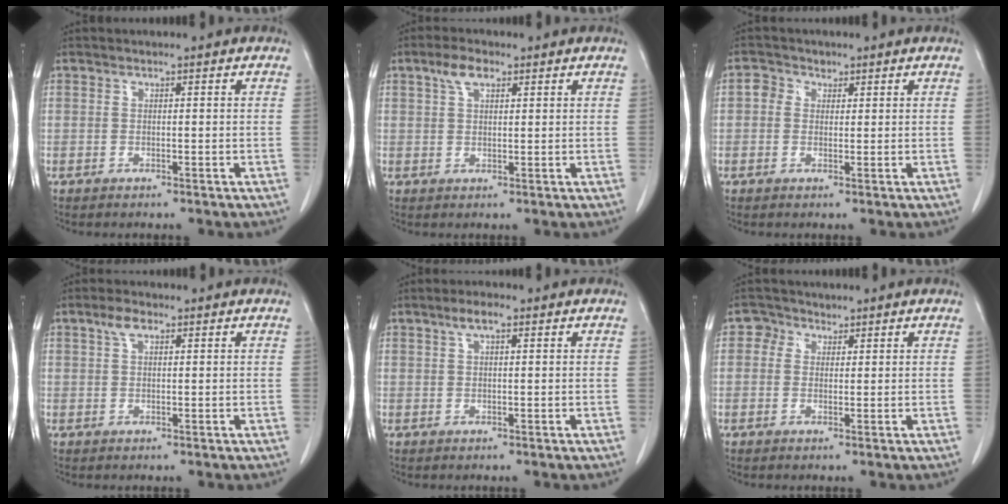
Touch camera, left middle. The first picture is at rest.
{"total": 3.4, "force": [2.0, 1.5, 2.4], "torque": [-0.052, 0.009, 0.041]}
{"total": 2.3, "force": [0.8, 2.0, 0.8], "torque": [-0.014, 0.009, 0.011]}
{"total": 2.4, "force": [1.3, 1.0, 1.7], "torque": [-0.039, 0.009, 0.028]}
{"total": 2.7, "force": [1.5, 0.7, 2.1], "torque": [-0.043, 0.008, 0.028]}
{"total": 2.2, "force": [1.2, 1.9, 0.2], "torque": [0.000, 0.003, 0.014]}